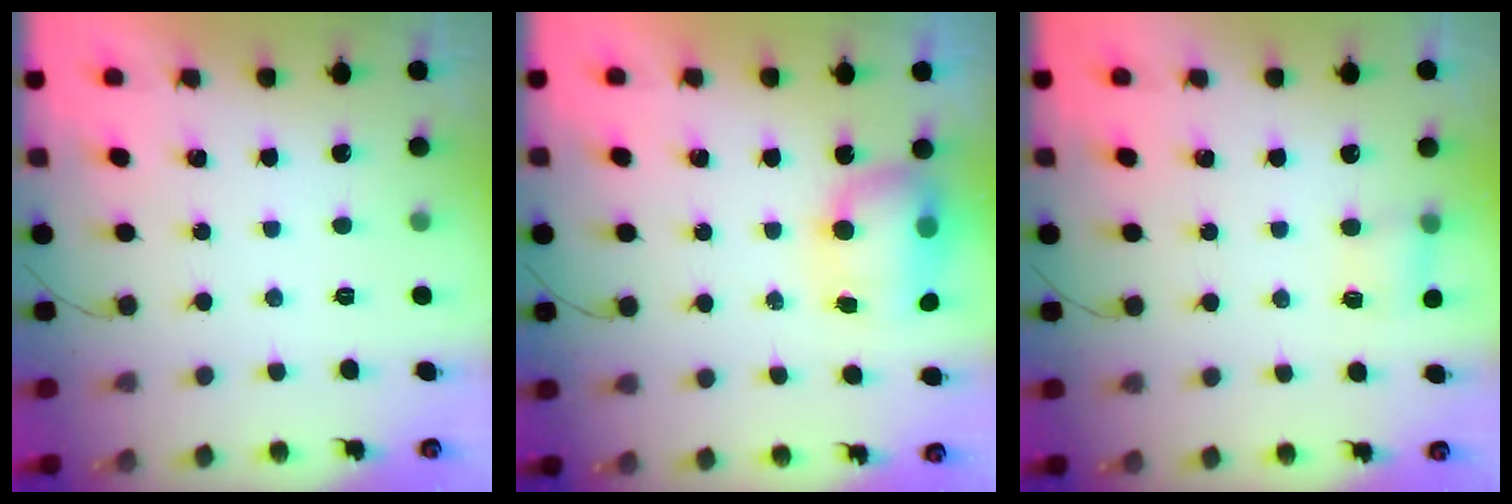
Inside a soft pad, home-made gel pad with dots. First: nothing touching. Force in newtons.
{"total": 11.8, "press": 9.4, "slide": 7.2}
{"total": 4.3, "press": 4.2, "slide": 1.2}